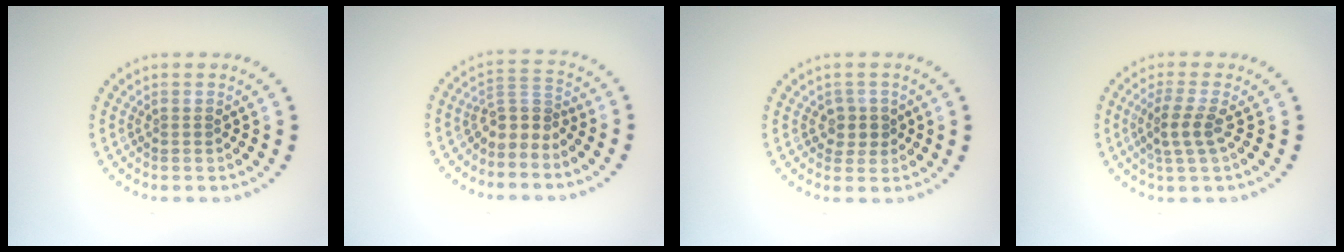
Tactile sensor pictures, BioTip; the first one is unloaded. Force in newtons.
{"total": 2.5, "press": 1.8, "slide": 1.7}
{"total": 1.8, "press": 1.4, "slide": 1.1}
{"total": 2.4, "press": 2.1, "slide": 1.2}